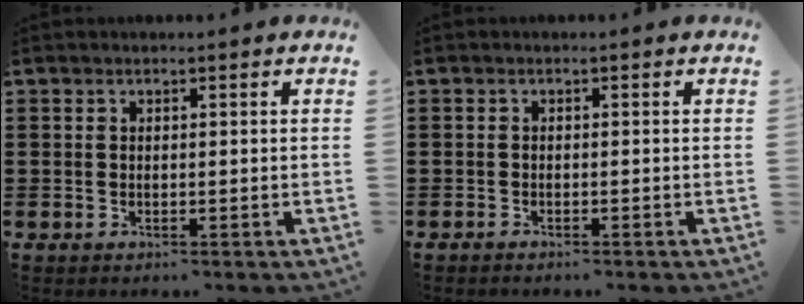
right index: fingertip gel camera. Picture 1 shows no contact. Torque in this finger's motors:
{"motor_torque": [-1.06, 1.08, -0.10, -0.02]}